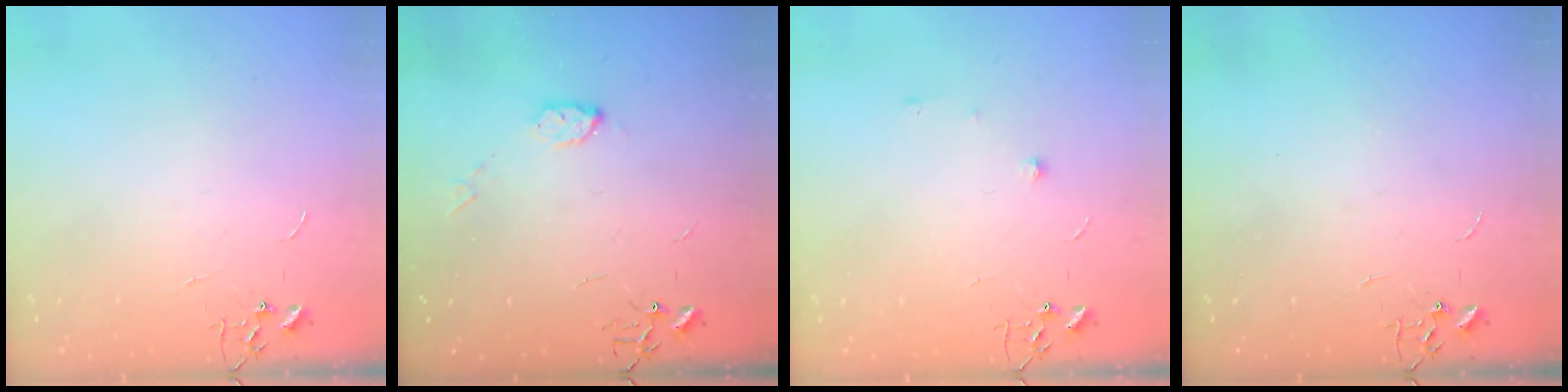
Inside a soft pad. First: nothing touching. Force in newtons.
{"total": 5.2, "press": 5.2, "slide": 0.3}
{"total": 4.9, "press": 4.8, "slide": 0.7}
{"total": 0.0}